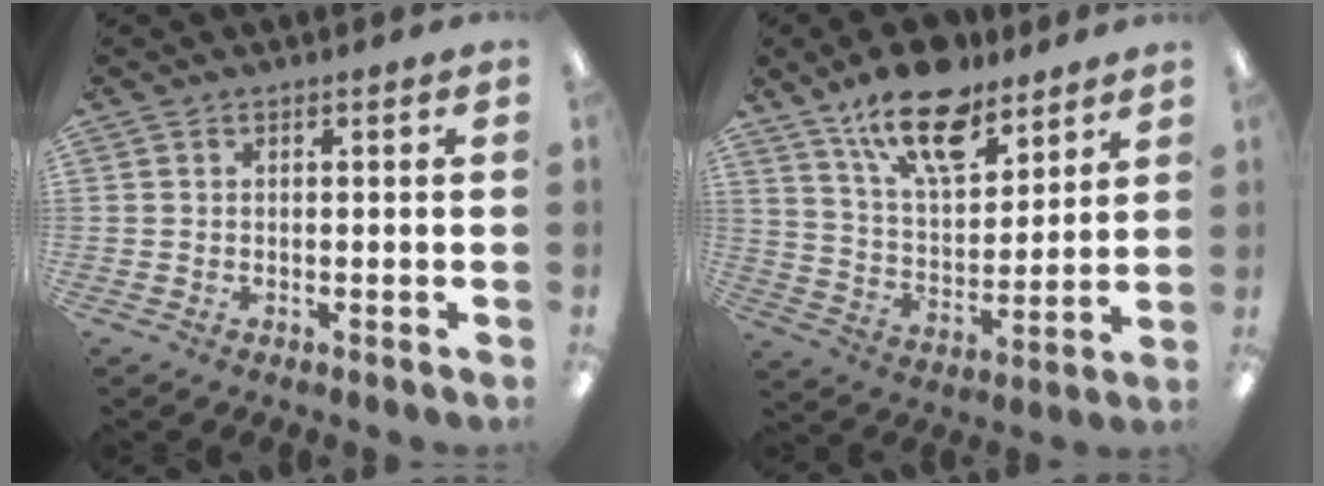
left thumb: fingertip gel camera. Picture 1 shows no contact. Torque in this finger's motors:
{"motor_torque": [0.18, 0.18, 1.37, -1.40, 0.17]}